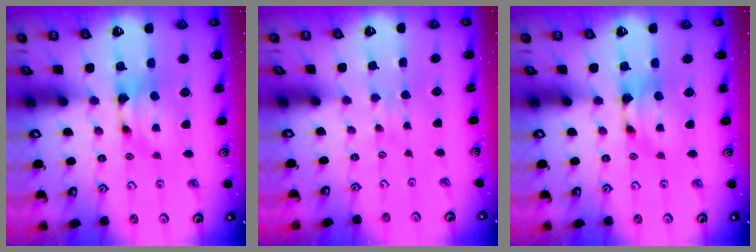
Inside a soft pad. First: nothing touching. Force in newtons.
{"total": 2.6, "press": 2.6, "slide": 0.4}
{"total": 0.0}